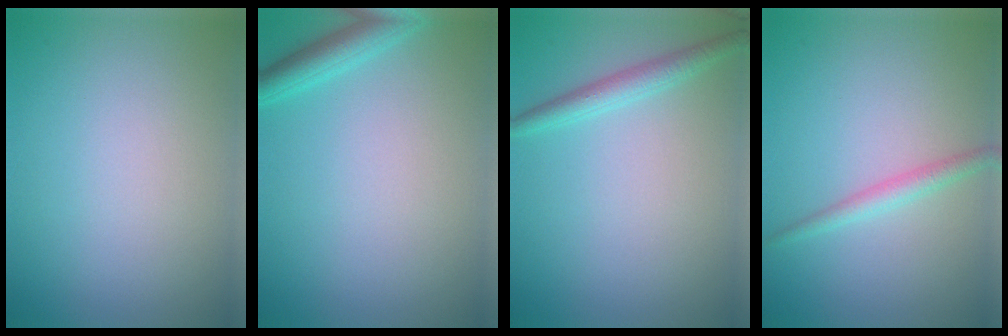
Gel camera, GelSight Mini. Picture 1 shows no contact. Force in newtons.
{"total": 2.5, "press": 2.5, "slide": 0.1}
{"total": 2.0, "press": 2.0, "slide": 0.0}
{"total": 1.7, "press": 1.7, "slide": 0.0}